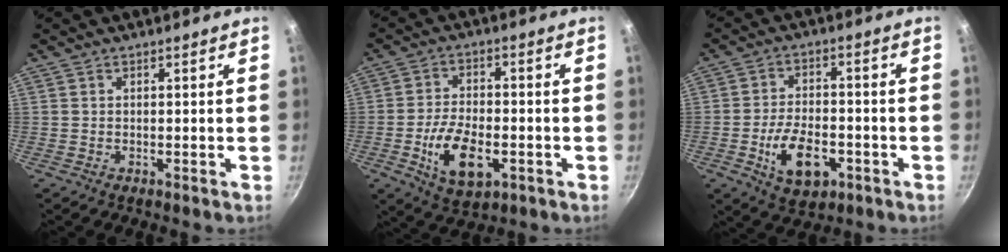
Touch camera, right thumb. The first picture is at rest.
{"total": 11.4, "force": [-3.4, 6.1, 9.0], "torque": [-0.154, 0.012, -0.055]}
{"total": 10.9, "force": [-3.9, 6.2, 8.1], "torque": [-0.123, 0.017, -0.060]}